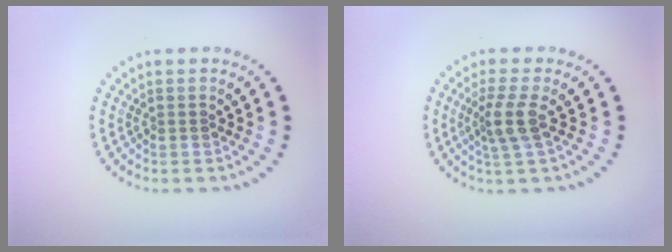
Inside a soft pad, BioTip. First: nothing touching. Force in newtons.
{"total": 2.6, "press": 2.1, "slide": 1.6}